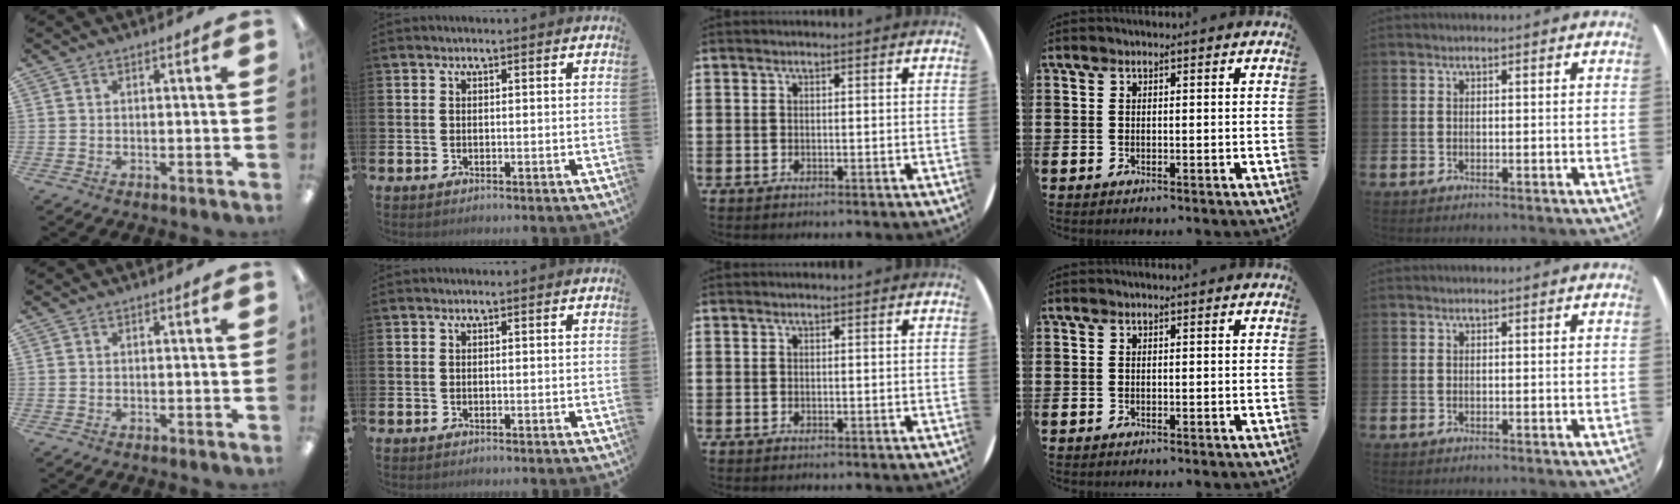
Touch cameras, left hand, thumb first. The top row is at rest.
{}